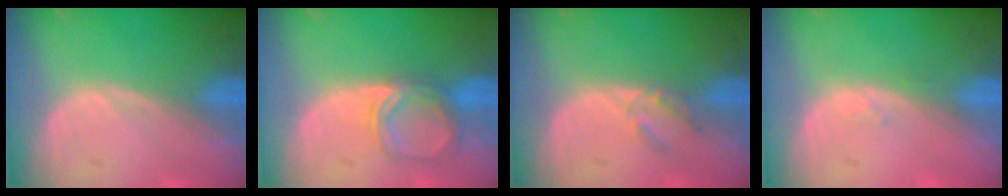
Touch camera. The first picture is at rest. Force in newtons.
{"total": 5.0, "press": 4.6, "slide": 1.9}
{"total": 2.3, "press": 2.0, "slide": 1.1}
{"total": 0.9, "press": 0.8, "slide": 0.4}